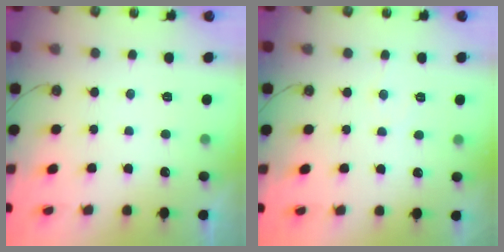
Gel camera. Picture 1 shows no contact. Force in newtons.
{"total": 3.5, "press": 3.4, "slide": 0.4}